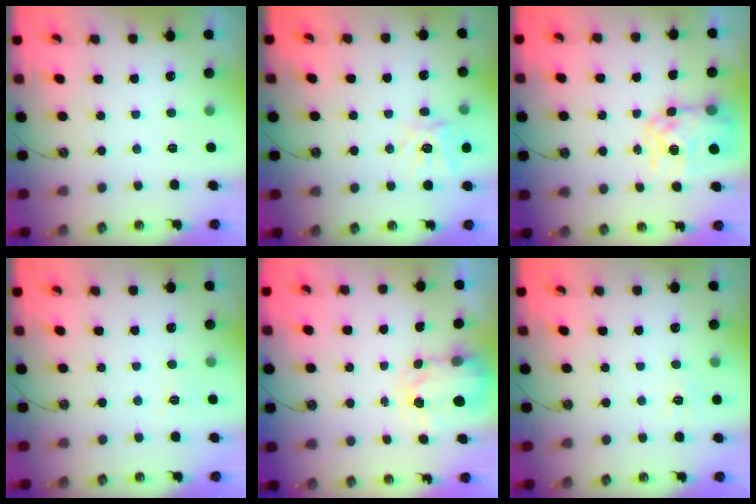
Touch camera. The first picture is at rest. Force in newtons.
{"total": 12.7, "press": 12.6, "slide": 1.5}
{"total": 9.6, "press": 9.6, "slide": 0.9}
{"total": 3.5, "press": 3.4, "slide": 0.4}
{"total": 3.5, "press": 3.5, "slide": 0.4}
{"total": 5.4, "press": 5.4, "slide": 0.6}